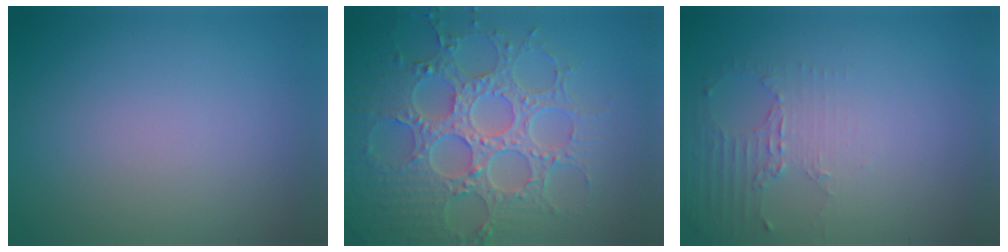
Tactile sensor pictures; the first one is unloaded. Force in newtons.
{"total": 8.7, "press": 6.5, "slide": 5.8}
{"total": 2.2, "press": 1.7, "slide": 1.5}